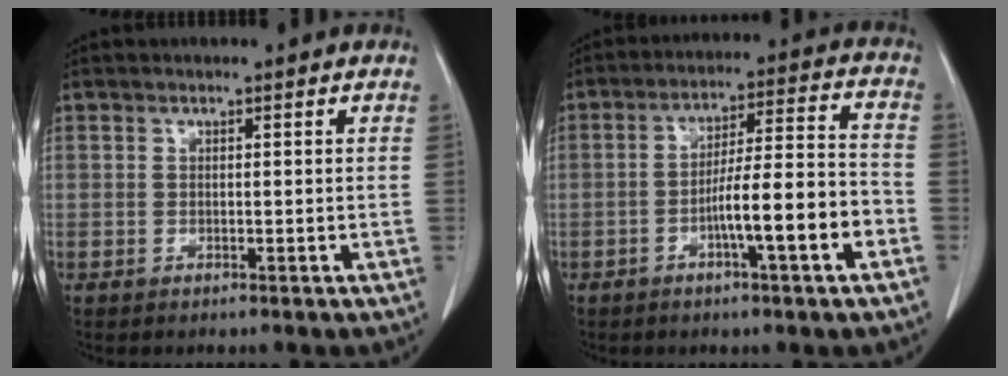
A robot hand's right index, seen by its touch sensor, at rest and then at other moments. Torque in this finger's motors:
{"motor_torque": [1.28, -0.85, 0.48, 0.17]}